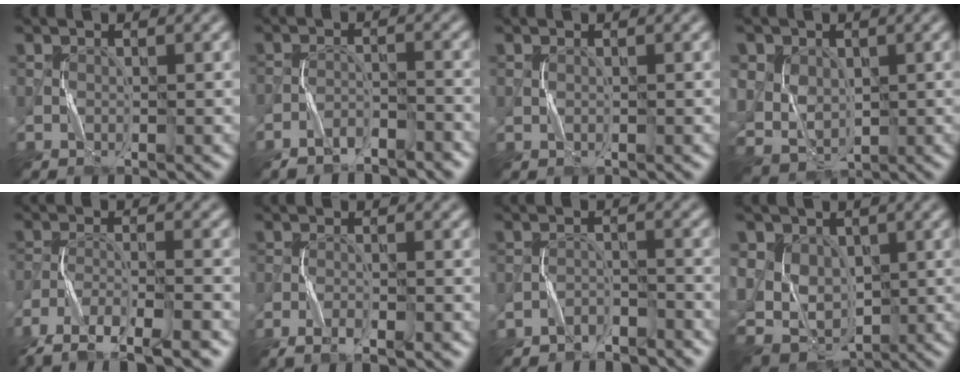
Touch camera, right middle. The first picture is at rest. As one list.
[{"total": 3.1, "force": [-2.8, 0.7, 1.1], "torque": [-0.022, 0.003, -0.051]}, {"total": 0.0}, {"total": 6.4, "force": [1.9, 5.5, 2.8], "torque": [-0.065, 0.018, 0.033]}, {"total": 7.8, "force": [-6.5, 1.7, 4.0], "torque": [-0.066, -0.013, -0.108]}, {"total": 3.2, "force": [-2.2, 0.6, 2.2], "torque": [-0.045, 0.000, -0.038]}, {"total": 2.4, "force": [-2.3, 0.5, 0.0], "torque": [0.004, 0.006, -0.046]}, {"total": 8.5, "force": [0.9, 7.2, 4.4], "torque": [-0.089, 0.021, 0.000]}]